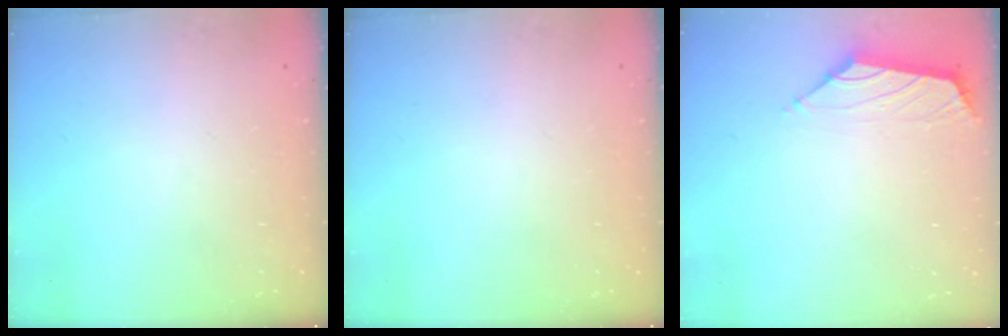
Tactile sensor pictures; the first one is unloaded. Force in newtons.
{"total": 0.0}
{"total": 1.4, "press": 1.2, "slide": 0.6}